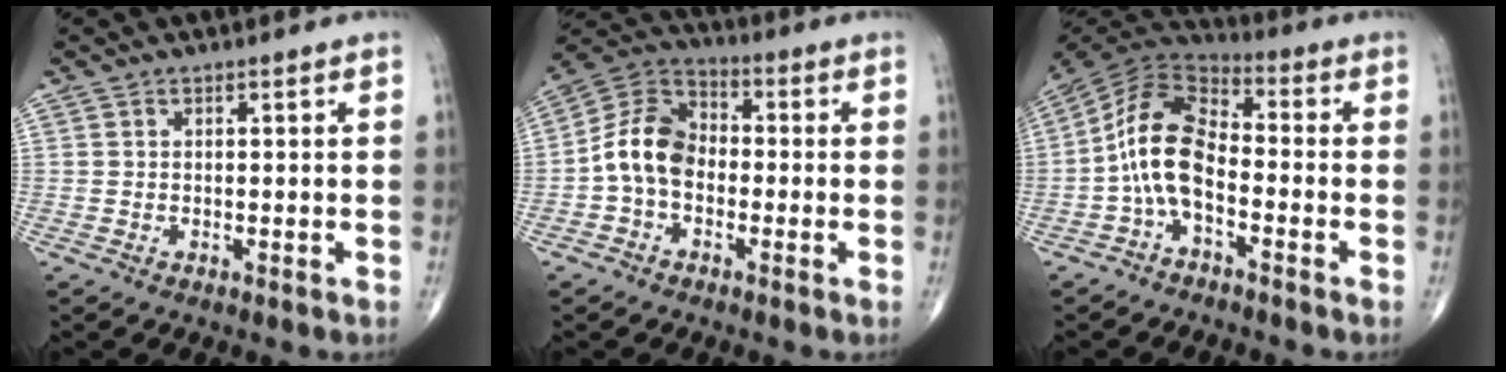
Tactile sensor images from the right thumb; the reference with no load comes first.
{"total": 11.1, "force": [-2.1, 8.0, 7.4], "torque": [-0.125, 0.035, -0.057]}
{"total": 11.7, "force": [-3.0, 6.3, 9.4], "torque": [-0.179, 0.048, -0.072]}